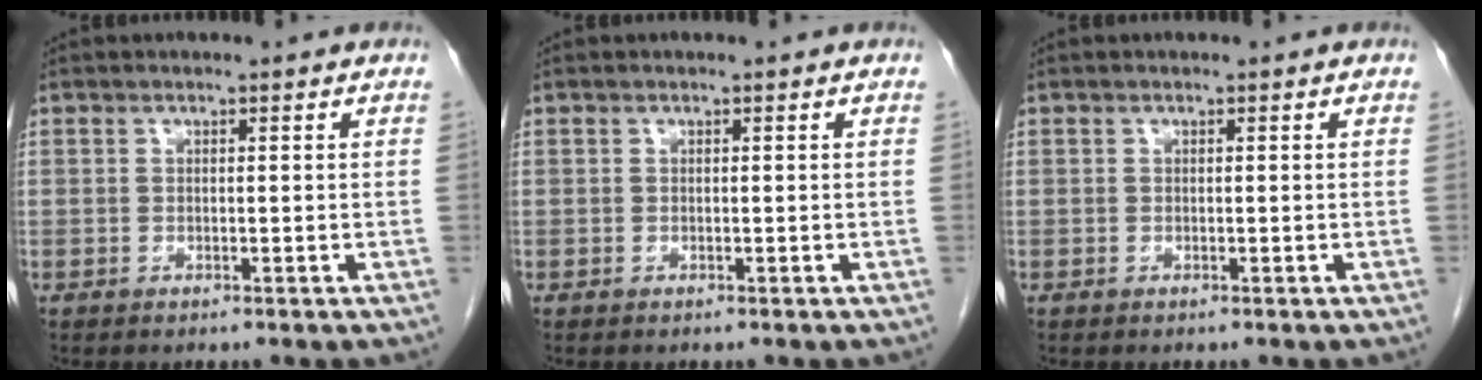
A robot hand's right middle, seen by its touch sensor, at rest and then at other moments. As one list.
[{"total": 0.0}, {"total": 0.0}]